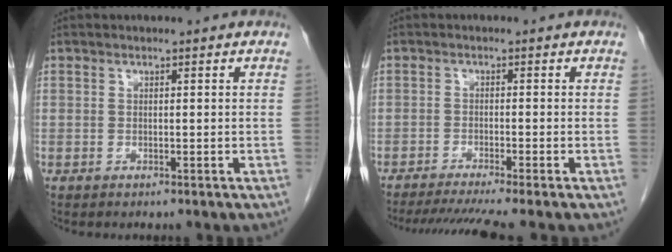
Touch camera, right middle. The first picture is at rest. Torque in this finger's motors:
{"motor_torque": [0.07, -0.06, 0.07, 0.04]}